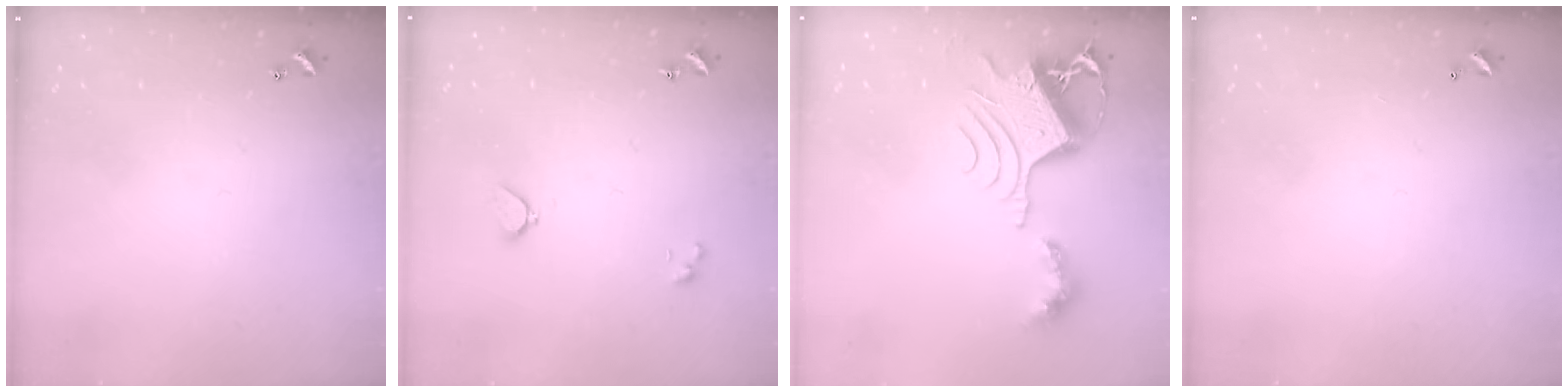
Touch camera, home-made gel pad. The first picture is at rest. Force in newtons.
{"total": 2.1, "press": 2.0, "slide": 0.5}
{"total": 10.9, "press": 10.9, "slide": 1.2}
{"total": 2.8, "press": 2.8, "slide": 0.1}